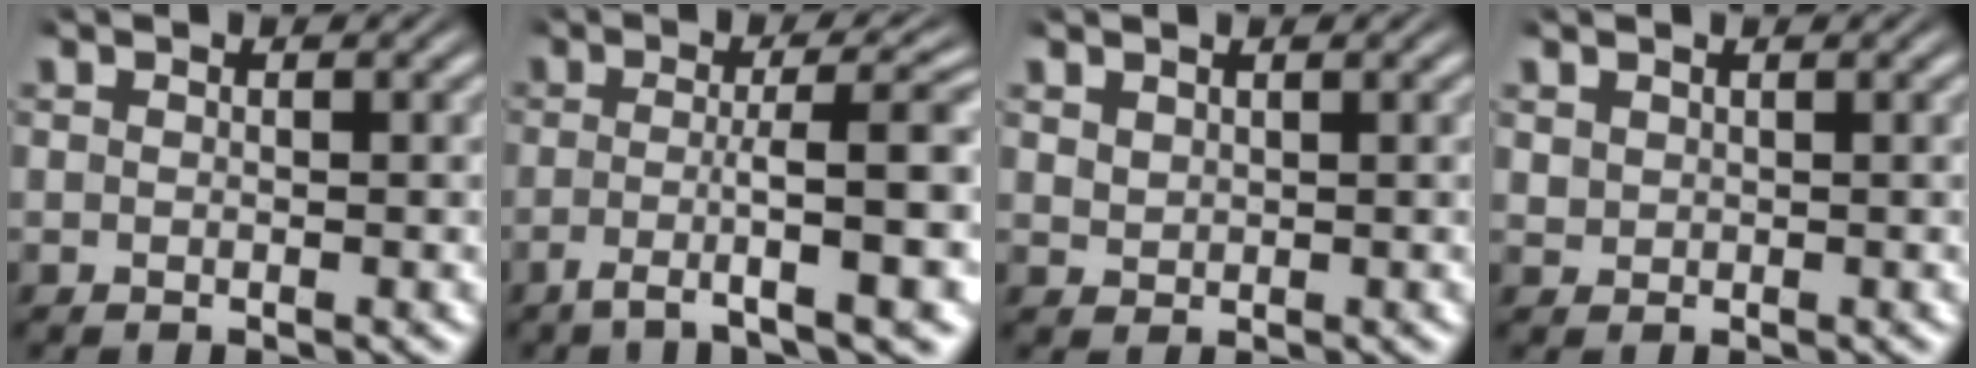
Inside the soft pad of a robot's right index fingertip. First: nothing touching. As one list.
[{"total": 7.3, "force": [-3.3, 1.3, 6.3], "torque": [-0.086, -0.017, -0.040]}, {"total": 1.0, "force": [0.9, 0.5, 0.0], "torque": [-0.002, -0.007, 0.028]}, {"total": 0.9, "force": [0.6, 0.7, 0.0], "torque": [-0.007, -0.006, 0.021]}]